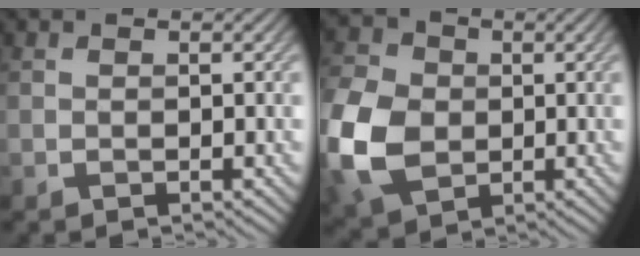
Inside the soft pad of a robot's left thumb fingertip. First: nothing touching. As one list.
[{"total": 12.8, "force": [-1.8, 9.6, 8.2], "torque": [-0.244, -0.015, -0.043]}]